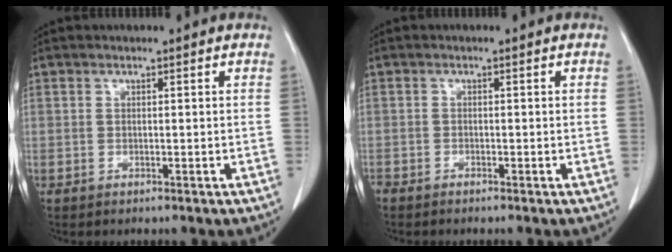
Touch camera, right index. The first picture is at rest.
{"total": 1.1, "force": [-1.1, 0.3, 0.3], "torque": [-0.006, -0.001, -0.020]}